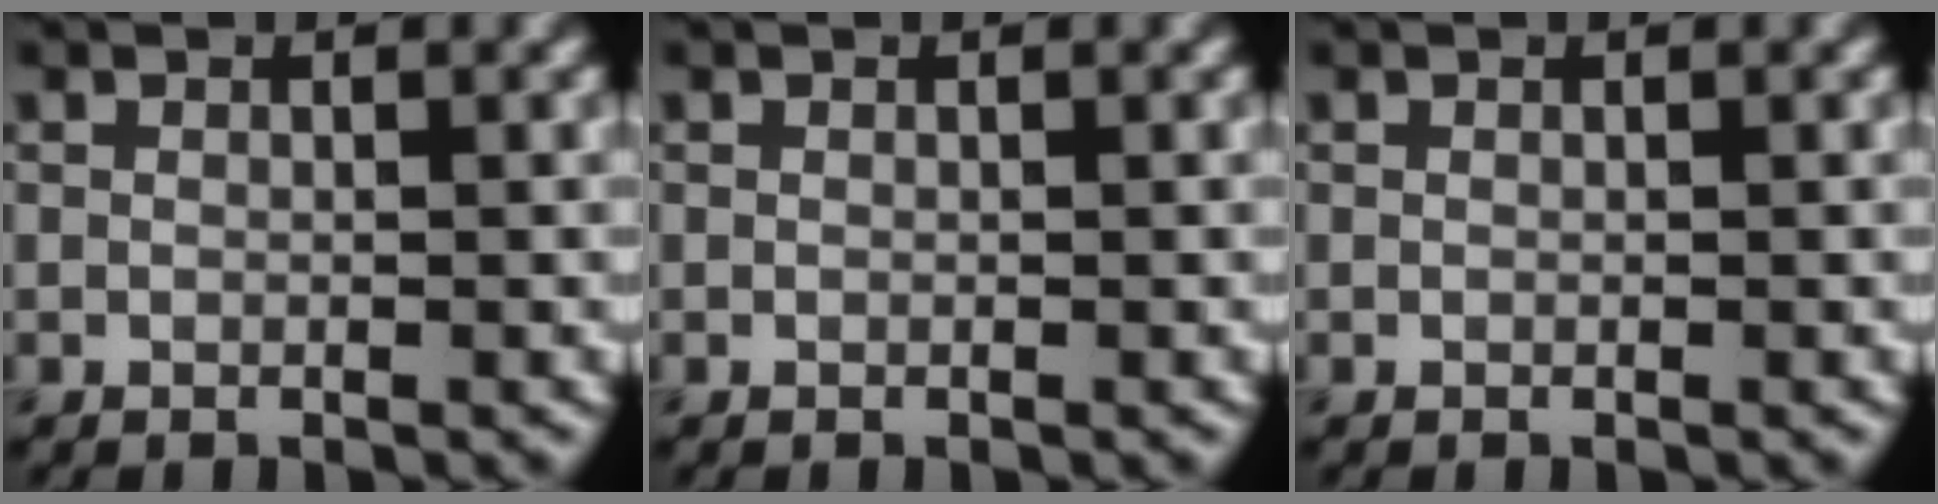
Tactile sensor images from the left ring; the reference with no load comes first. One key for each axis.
{"total": 0.0}
{"total": 0.0}